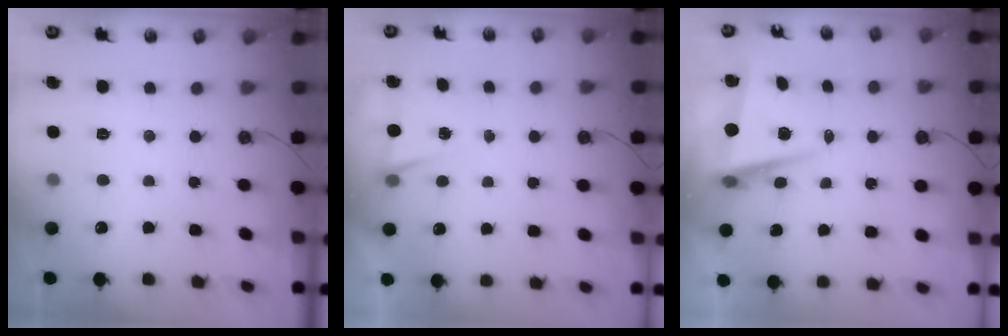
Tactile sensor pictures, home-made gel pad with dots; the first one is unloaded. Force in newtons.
{"total": 2.7, "press": 1.5, "slide": 2.2}
{"total": 6.6, "press": 6.4, "slide": 1.6}